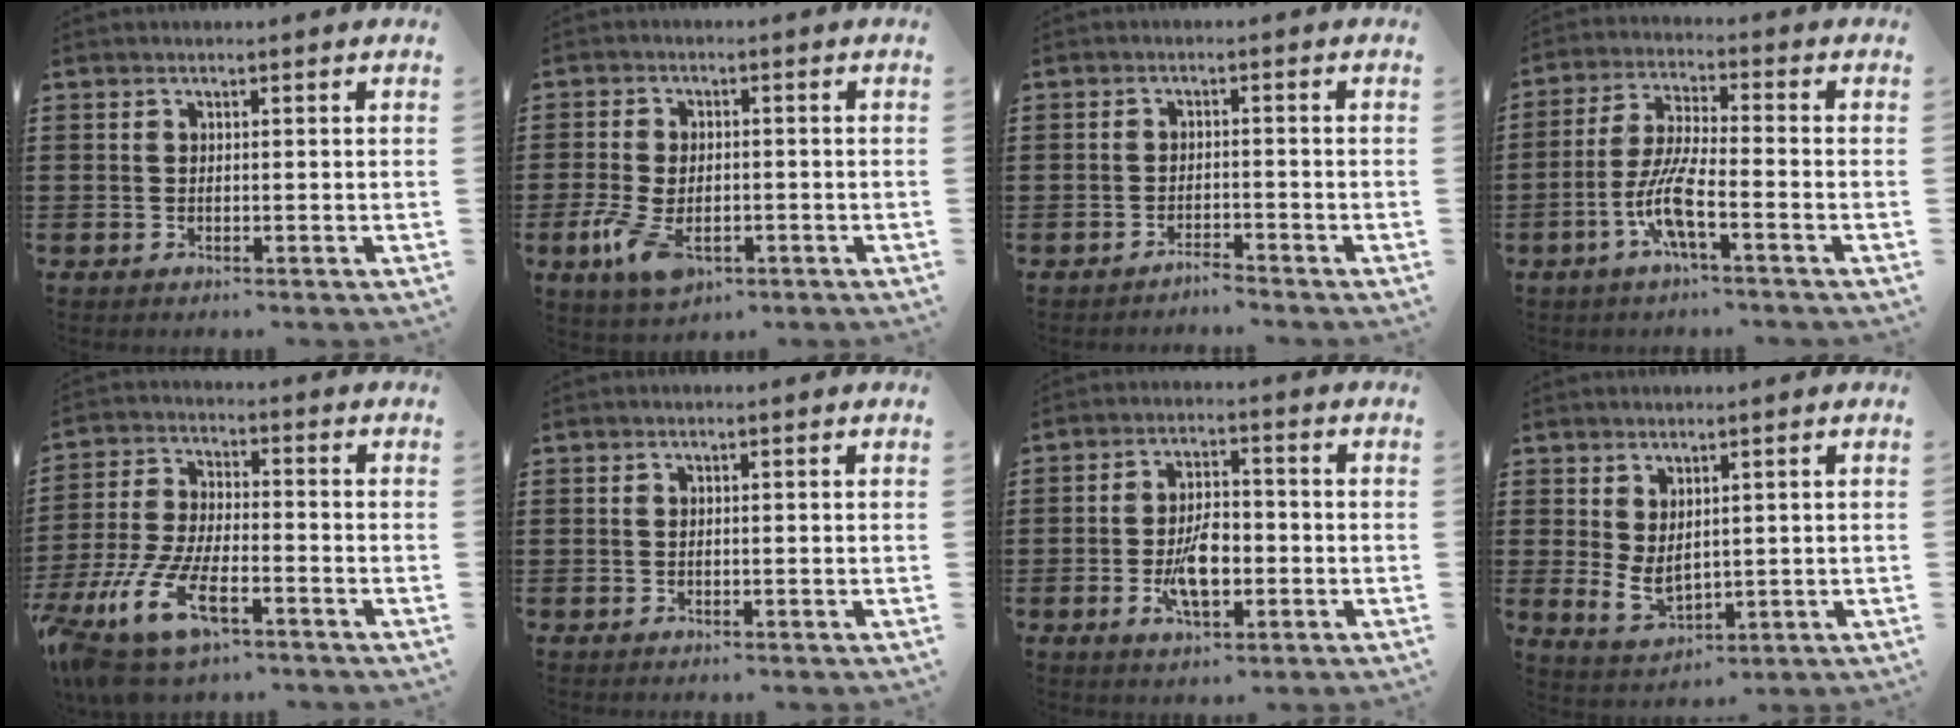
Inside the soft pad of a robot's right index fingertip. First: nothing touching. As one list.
[{"total": 5.5, "force": [-2.1, 2.8, 4.3], "torque": [-0.101, -0.005, -0.042]}, {"total": 1.9, "force": [-1.9, 0.0, 0.0], "torque": [-0.005, 0.004, -0.041]}, {"total": 7.9, "force": [-3.7, 1.1, 6.9], "torque": [-0.161, -0.014, -0.077]}, {"total": 11.8, "force": [-7.2, 4.2, 8.4], "torque": [-0.196, 0.004, -0.140]}, {"total": 0.0}, {"total": 7.3, "force": [-1.8, 3.5, 6.1], "torque": [-0.131, 0.002, -0.036]}, {"total": 3.6, "force": [1.0, 2.1, 2.8], "torque": [-0.062, 0.000, 0.018]}]